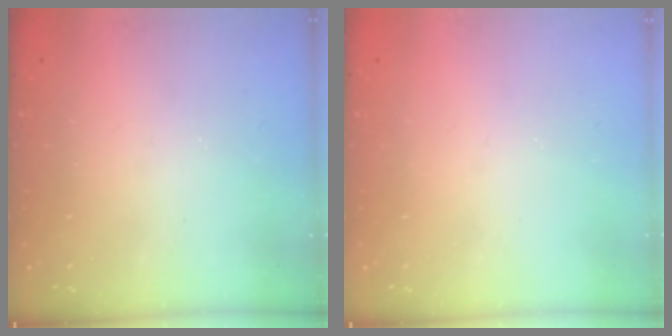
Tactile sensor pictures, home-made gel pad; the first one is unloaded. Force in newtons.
{"total": 0.0}